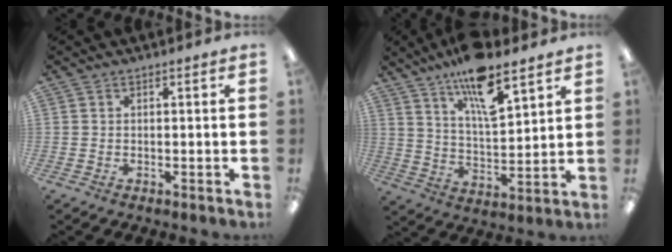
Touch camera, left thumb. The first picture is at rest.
{"total": 13.5, "force": [9.9, 4.0, 8.4], "torque": [-0.137, -0.052, 0.167]}